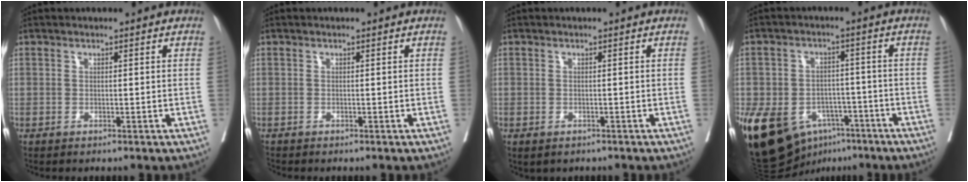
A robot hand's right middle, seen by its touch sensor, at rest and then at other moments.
{"total": 0.9, "force": [-0.8, -0.4, 0.0], "torque": [0.000, -0.002, -0.014]}
{"total": 1.8, "force": [-1.4, 0.8, 0.8], "torque": [-0.014, -0.005, -0.012]}
{"total": 17.7, "force": [-9.0, 11.8, 9.7], "torque": [-0.214, 0.006, -0.130]}